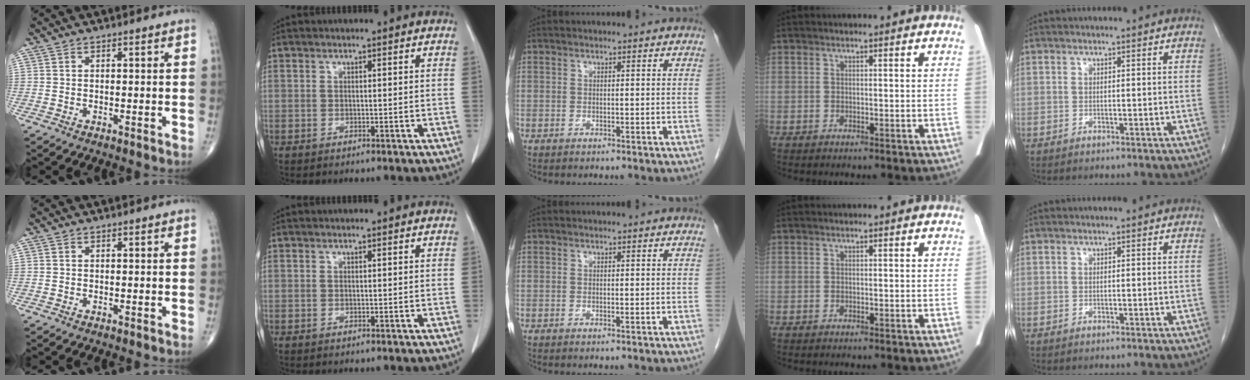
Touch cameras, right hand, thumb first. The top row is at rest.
{}